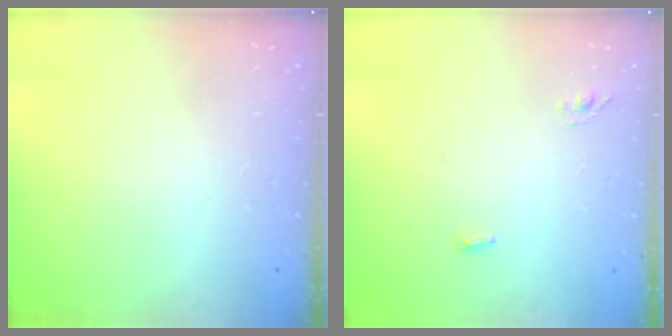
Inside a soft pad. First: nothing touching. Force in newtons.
{"total": 3.6, "press": 3.2, "slide": 1.6}